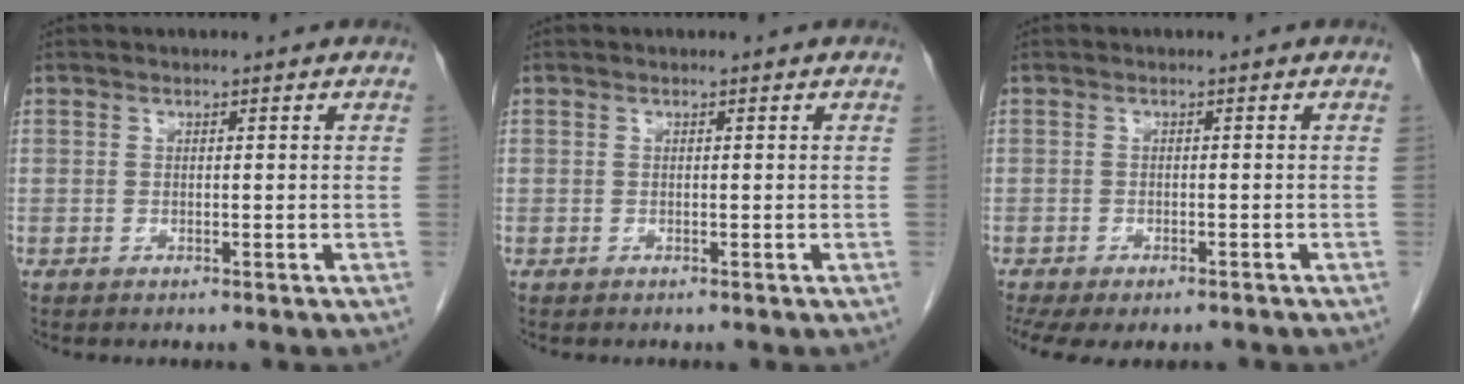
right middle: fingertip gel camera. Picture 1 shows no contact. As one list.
[{"total": 0.0}, {"total": 9.4, "force": [-6.9, 4.5, 4.5], "torque": [-0.098, -0.008, -0.086]}]